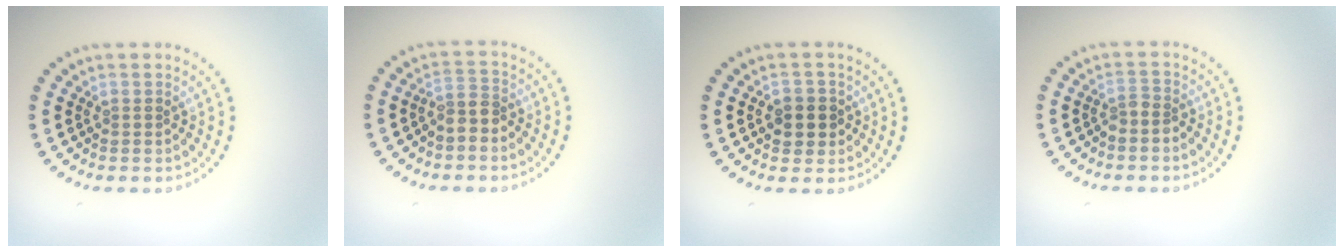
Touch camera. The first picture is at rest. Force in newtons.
{"total": 2.2, "press": 1.8, "slide": 1.3}
{"total": 2.5, "press": 2.5, "slide": 0.6}
{"total": 1.5, "press": 1.1, "slide": 1.0}